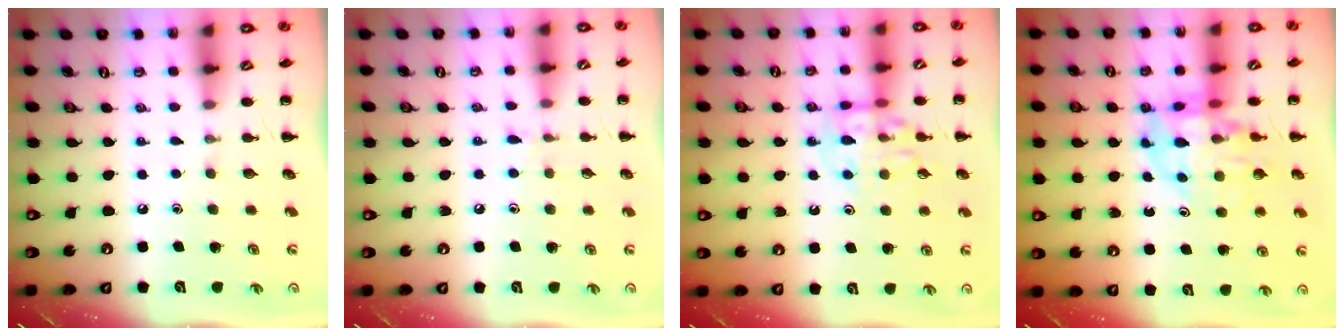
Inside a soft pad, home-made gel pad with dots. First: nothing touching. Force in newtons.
{"total": 4.8, "press": 4.4, "slide": 1.9}
{"total": 11.9, "press": 11.8, "slide": 1.2}
{"total": 11.9, "press": 11.6, "slide": 2.8}